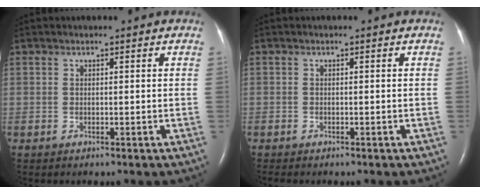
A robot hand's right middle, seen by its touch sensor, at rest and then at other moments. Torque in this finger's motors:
{"motor_torque": [0.26, -0.26, -0.72, -0.21]}